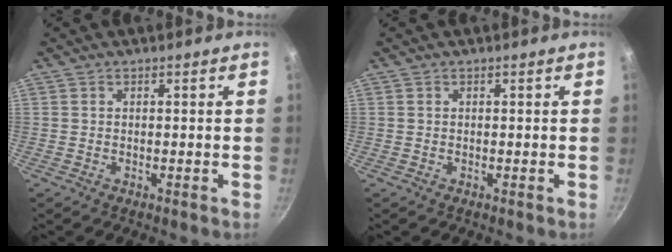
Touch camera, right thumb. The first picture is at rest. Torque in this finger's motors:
{"motor_torque": [0.07, -0.07, 0.19, 0.11, -0.01]}